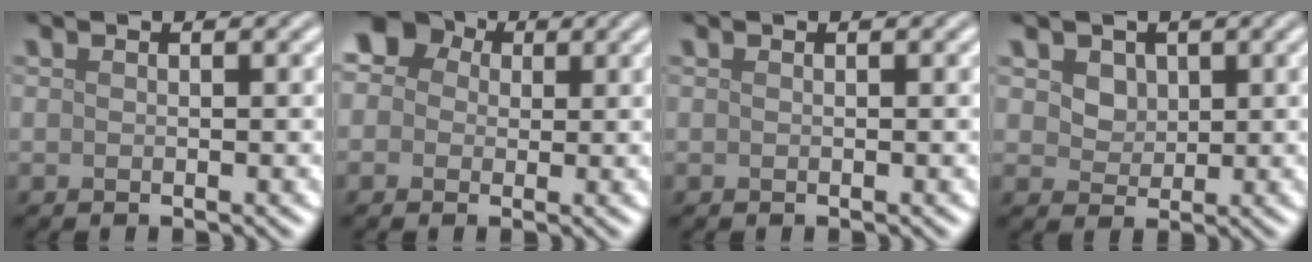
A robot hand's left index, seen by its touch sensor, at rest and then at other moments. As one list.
[{"total": 6.9, "force": [2.2, 5.8, 3.1], "torque": [-0.050, 0.032, -0.002]}, {"total": 0.0}, {"total": 2.9, "force": [1.5, 2.1, 1.3], "torque": [-0.040, -0.005, 0.039]}]